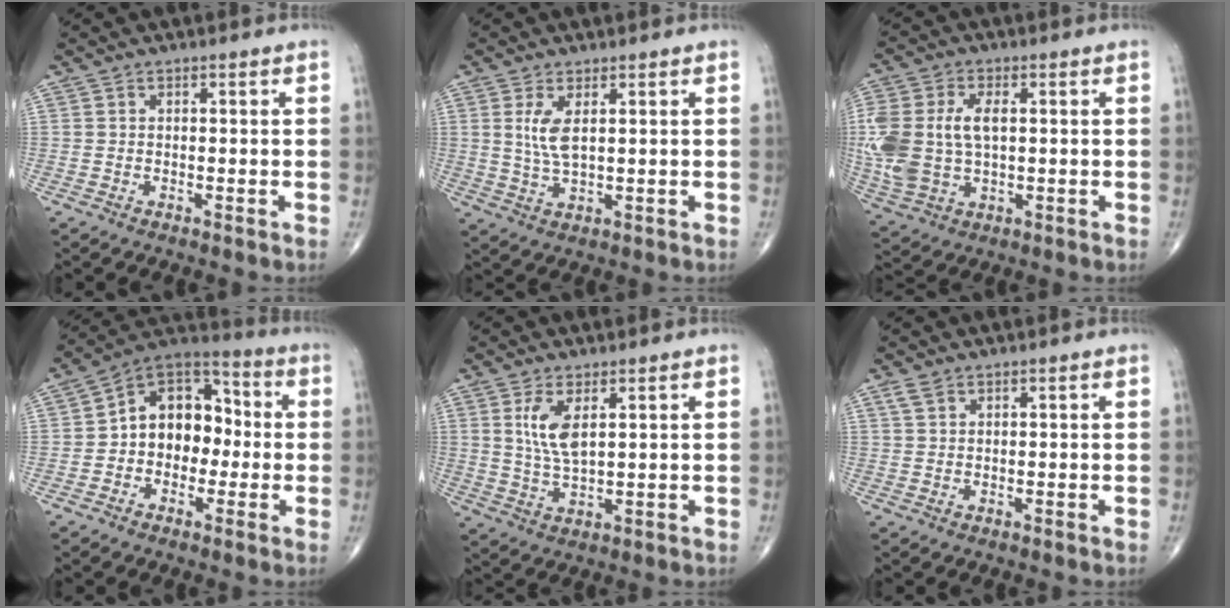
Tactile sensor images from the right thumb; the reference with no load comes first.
{"total": 4.8, "force": [1.4, 1.8, 4.3], "torque": [-0.093, -0.014, 0.035]}
{"total": 15.1, "force": [1.0, 9.2, 11.9], "torque": [-0.291, 0.004, 0.030]}
{"total": 13.3, "force": [-0.6, 9.9, 9.0], "torque": [-0.093, 0.041, -0.027]}
{"total": 6.4, "force": [2.2, 2.5, 5.5], "torque": [-0.112, -0.016, 0.053]}
{"total": 1.9, "force": [1.2, 1.1, 1.0], "torque": [-0.020, 0.006, 0.028]}